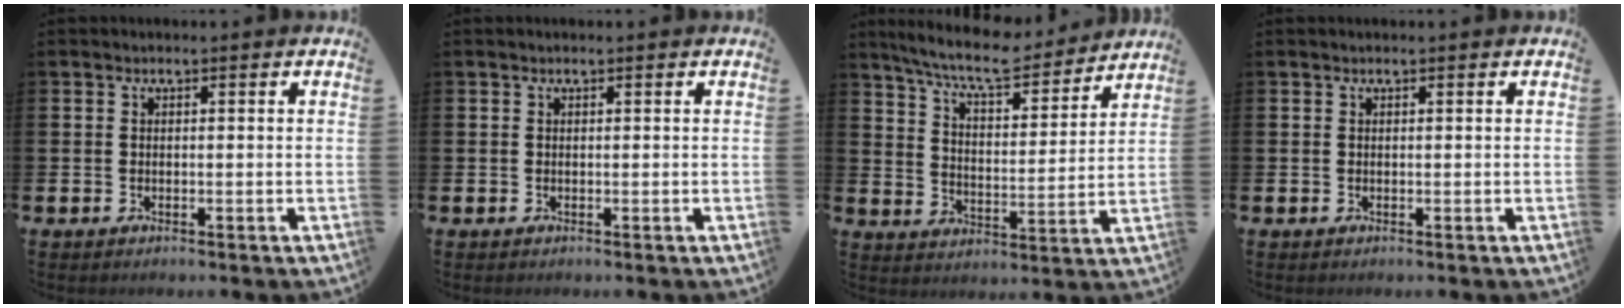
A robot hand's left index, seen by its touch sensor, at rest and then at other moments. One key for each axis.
{"total": 0.0}
{"total": 8.8, "fx": 8.0, "fy": 1.6, "fz": 3.3, "tx": -0.091, "ty": -0.045, "tz": 0.139}
{"total": 0.0}